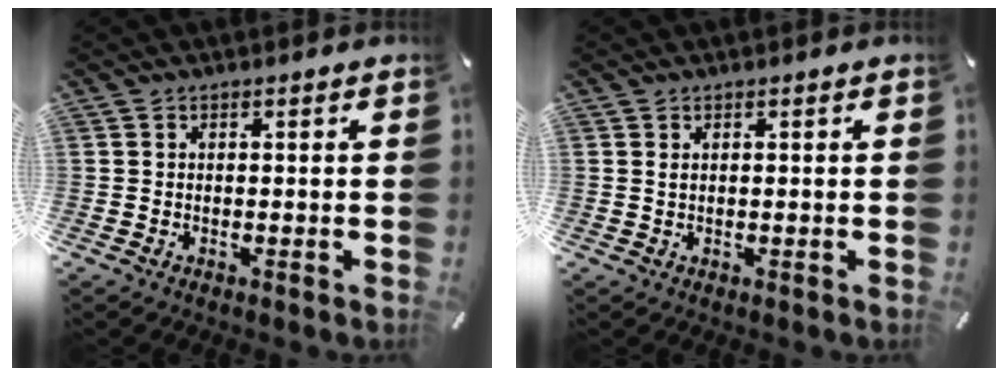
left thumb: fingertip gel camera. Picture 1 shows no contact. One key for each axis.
{"total": 0.5, "fx": 0.3, "fy": 0.2, "fz": 0.4, "tx": -0.007, "ty": 0.003, "tz": 0.005}